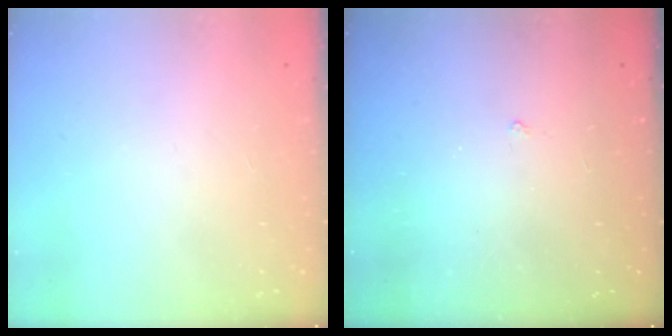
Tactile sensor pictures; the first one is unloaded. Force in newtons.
{"total": 1.1, "press": 1.1, "slide": 0.3}